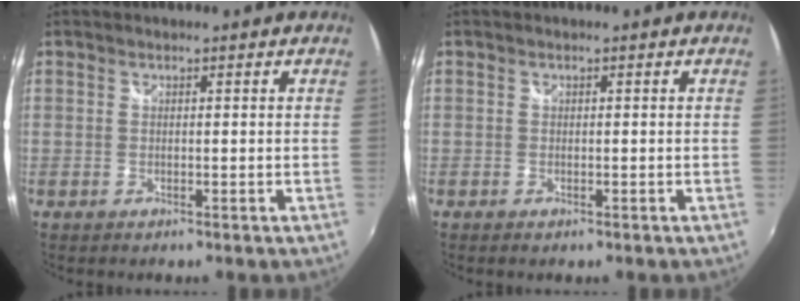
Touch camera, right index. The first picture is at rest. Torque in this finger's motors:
{"motor_torque": [0.00, 0.07, 0.03, 0.00]}